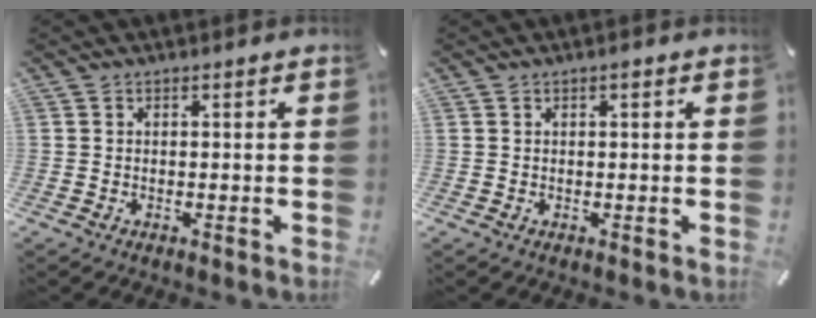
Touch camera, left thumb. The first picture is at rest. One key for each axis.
{"total": 0.8, "fx": 0.3, "fy": 0.4, "fz": 0.7, "tx": -0.013, "ty": 0.004, "tz": 0.005}